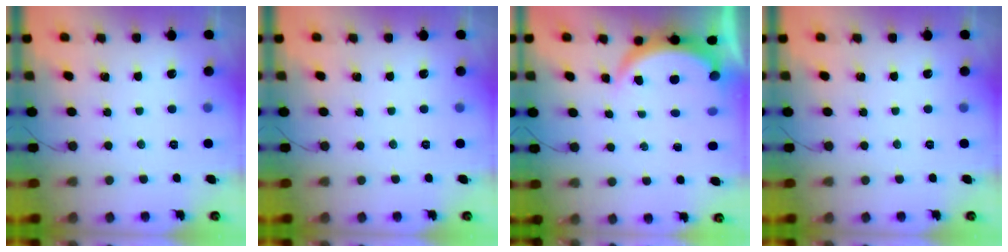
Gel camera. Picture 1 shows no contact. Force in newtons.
{"total": 0.0}
{"total": 4.9, "press": 4.9, "slide": 0.4}
{"total": 0.0}